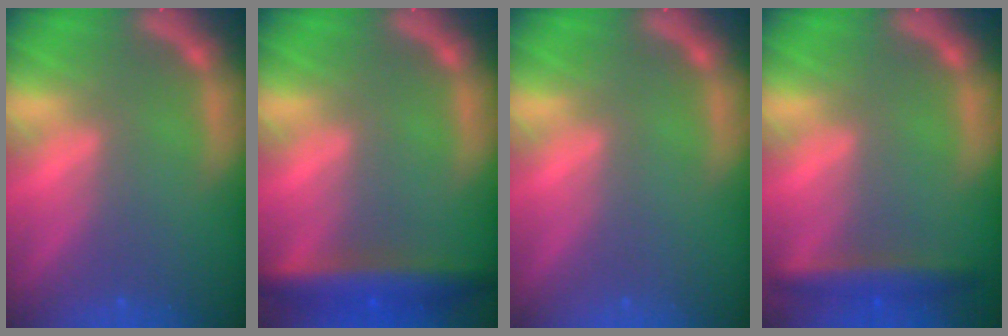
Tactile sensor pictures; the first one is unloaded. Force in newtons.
{"total": 5.5}
{"total": 0.0}
{"total": 3.5}